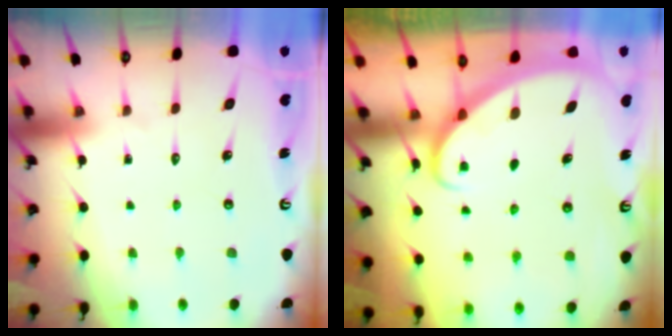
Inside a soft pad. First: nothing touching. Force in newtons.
{"total": 2.2, "press": 2.2, "slide": 0.2}